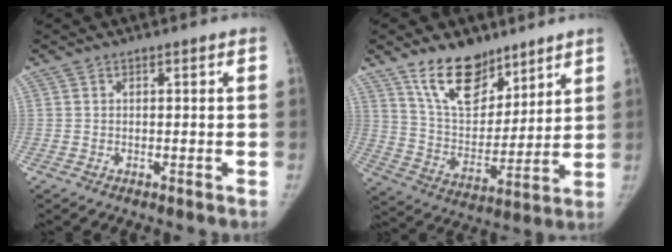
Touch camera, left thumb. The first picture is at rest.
{"total": 15.0, "force": [10.5, 7.9, 7.3], "torque": [-0.084, -0.071, 0.197]}